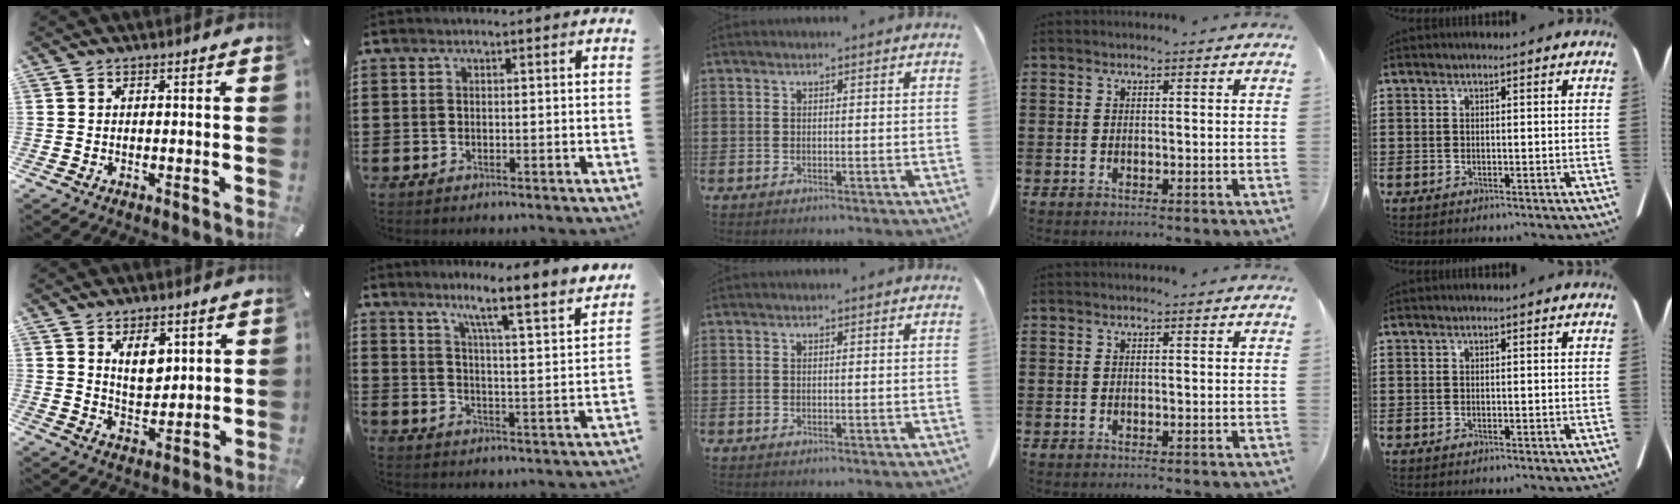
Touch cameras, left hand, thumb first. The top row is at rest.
{"thumb": {"total": 7.1, "force": [3.8, 4.4, 4.2], "torque": [-0.066, -0.010, 0.065]}, "index": {"total": 6.7, "force": [5.4, -1.4, 3.7], "torque": [-0.070, -0.058, 0.075]}}